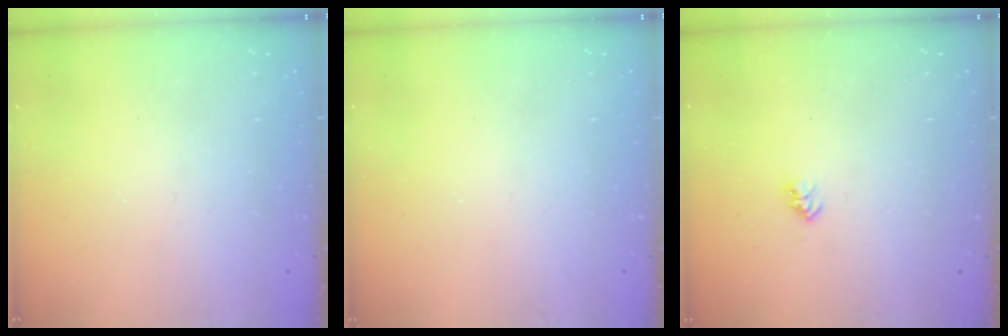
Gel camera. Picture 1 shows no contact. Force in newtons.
{"total": 0.0}
{"total": 2.7, "press": 2.7, "slide": 0.4}